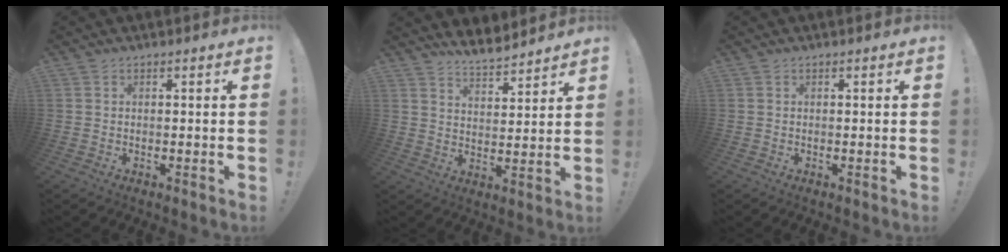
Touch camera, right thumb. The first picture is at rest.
{"total": 7.1, "force": [6.6, 1.3, 2.1], "torque": [-0.033, -0.053, 0.119]}
{"total": 0.0}